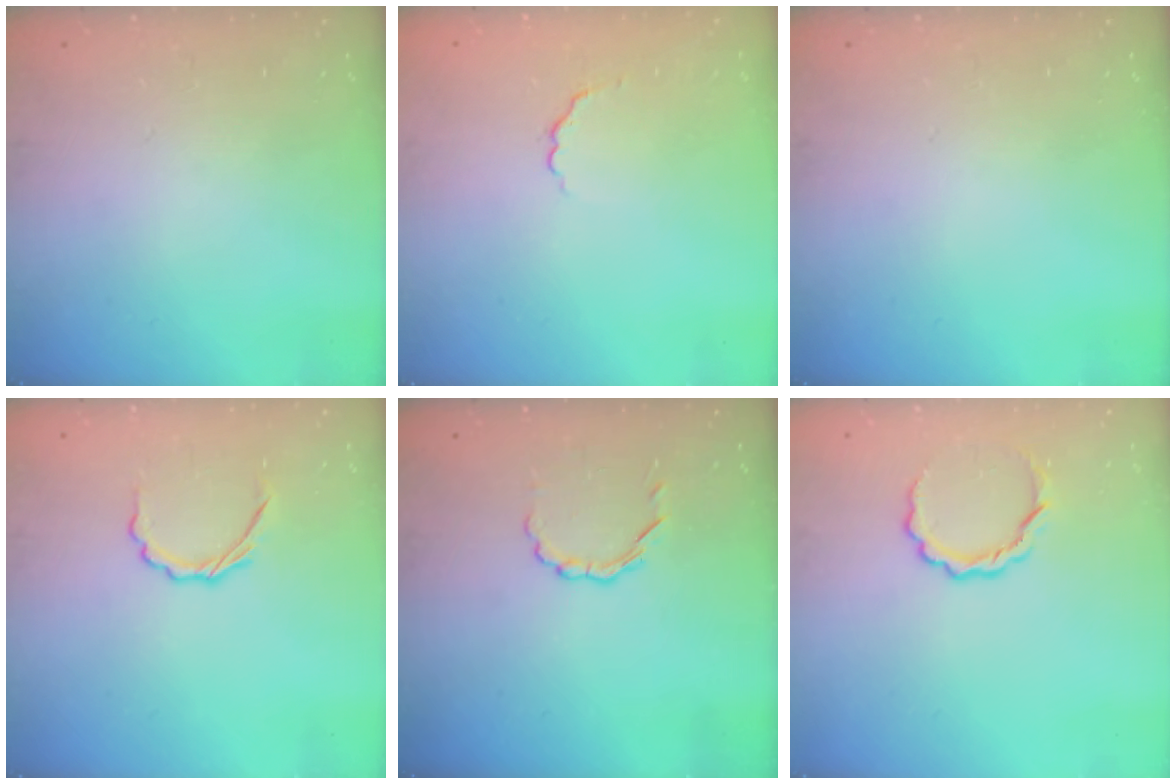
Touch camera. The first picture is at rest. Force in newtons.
{"total": 1.8, "press": 1.5, "slide": 1.0}
{"total": 0.0}
{"total": 4.0, "press": 3.8, "slide": 1.3}
{"total": 3.1, "press": 3.0, "slide": 0.8}
{"total": 5.3, "press": 5.2, "slide": 0.2}